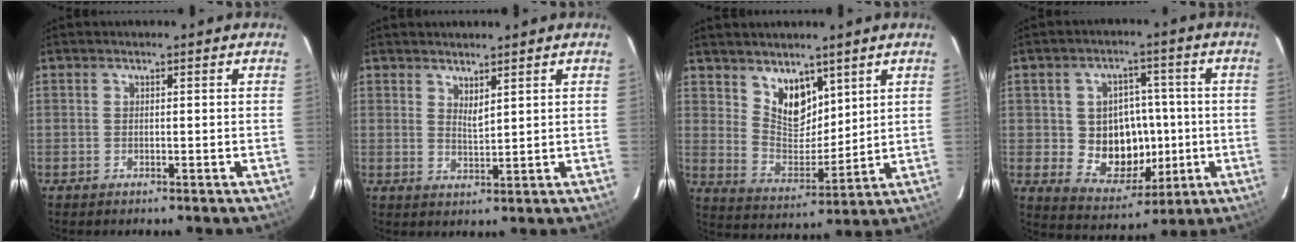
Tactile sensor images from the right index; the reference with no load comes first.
{"total": 2.7, "force": [2.1, 0.5, 1.6], "torque": [-0.027, -0.004, 0.035]}
{"total": 9.0, "force": [6.0, 5.2, 4.4], "torque": [-0.067, -0.003, 0.121]}
{"total": 11.7, "force": [-1.0, 9.8, 6.2], "torque": [-0.126, 0.006, 0.006]}